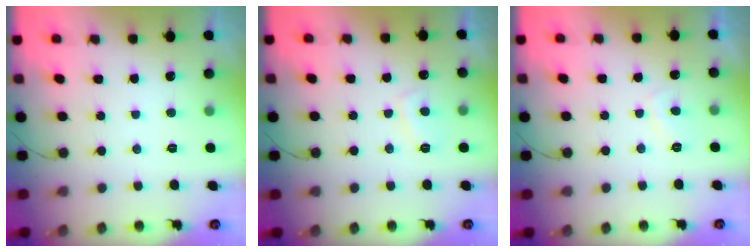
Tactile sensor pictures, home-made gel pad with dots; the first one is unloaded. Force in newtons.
{"total": 3.5, "press": 3.4, "slide": 0.7}
{"total": 1.5, "press": 1.4, "slide": 0.6}